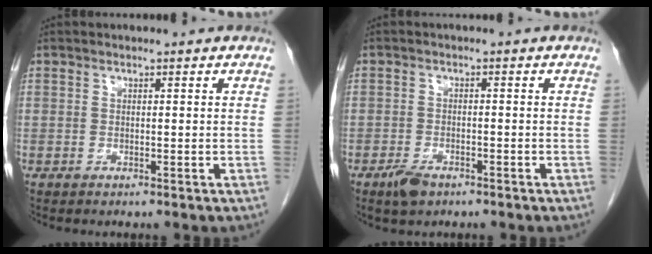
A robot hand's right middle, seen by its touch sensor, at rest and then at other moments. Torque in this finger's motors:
{"motor_torque": [0.60, -0.41, 0.00, 0.03]}